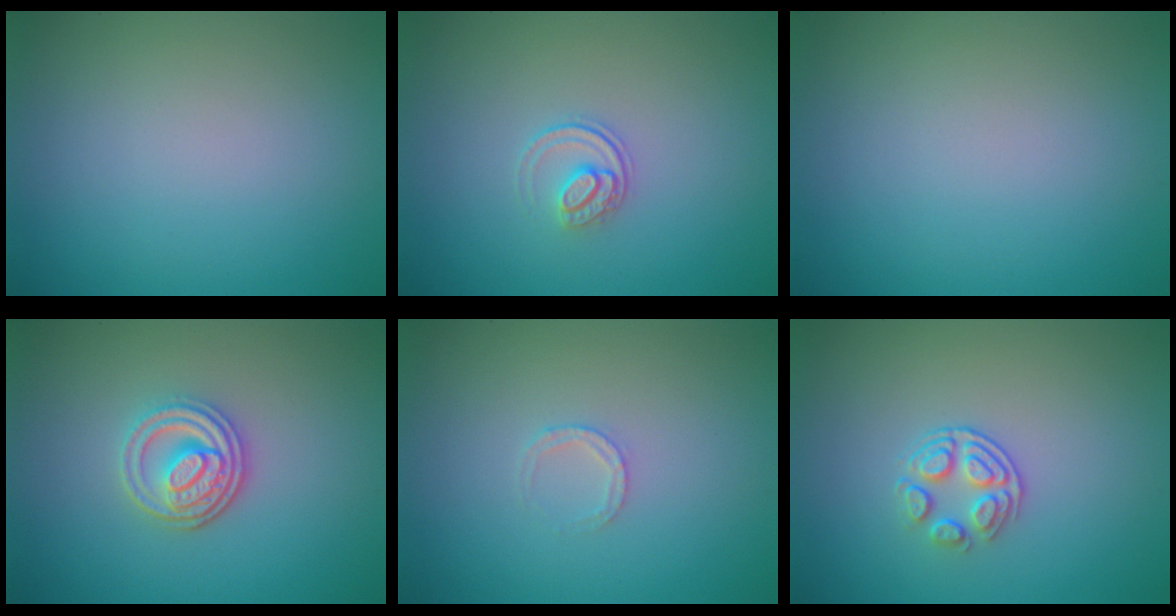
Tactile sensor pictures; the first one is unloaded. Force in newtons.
{"total": 1.5, "press": 1.1, "slide": 1.1}
{"total": 0.0}
{"total": 3.6, "press": 3.0, "slide": 1.9}
{"total": 1.3, "press": 1.3, "slide": 0.2}
{"total": 2.4, "press": 1.8, "slide": 1.6}